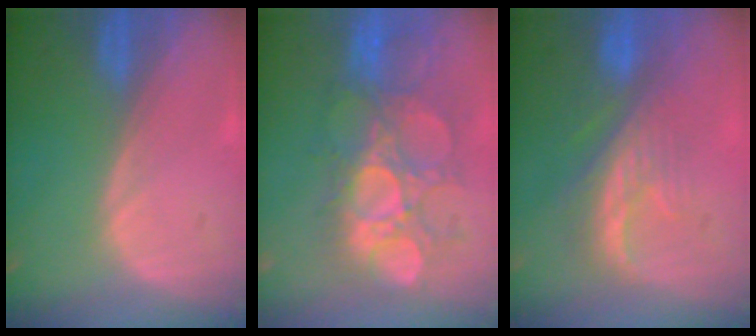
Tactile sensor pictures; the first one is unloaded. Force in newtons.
{"total": 10.4, "press": 10.3, "slide": 1.6}
{"total": 7.9, "press": 7.2, "slide": 3.4}